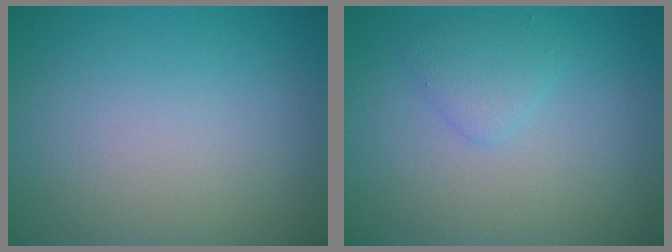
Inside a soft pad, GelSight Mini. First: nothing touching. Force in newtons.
{"total": 1.7, "press": 1.7, "slide": 0.2}